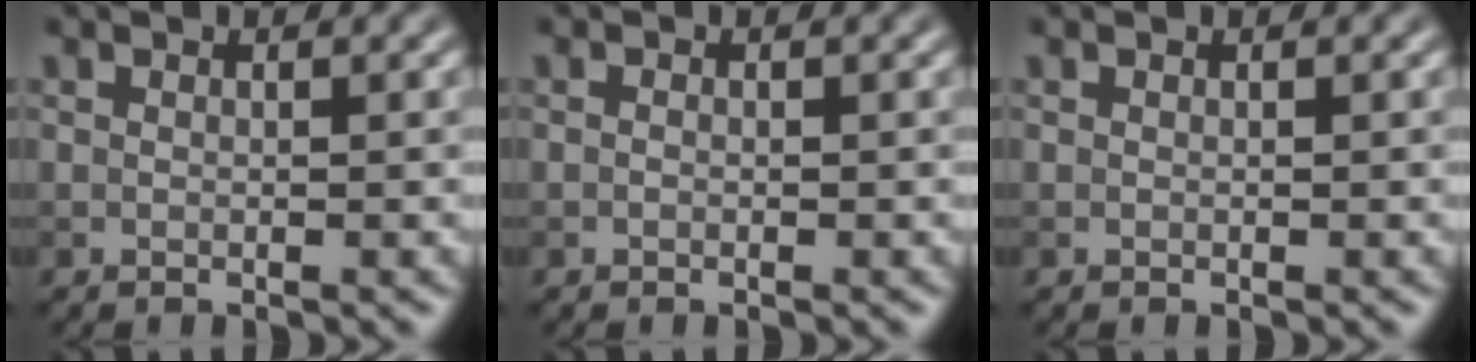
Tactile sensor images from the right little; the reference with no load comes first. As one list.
[{"total": 0.0}, {"total": 0.0}]